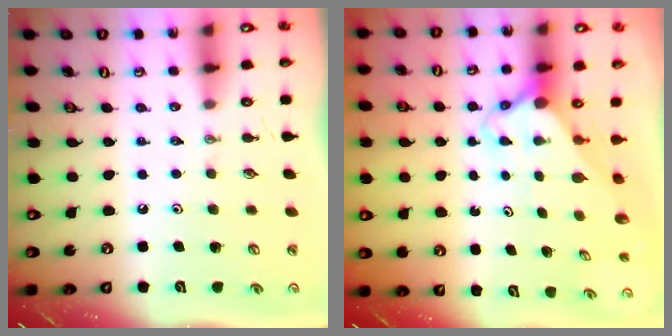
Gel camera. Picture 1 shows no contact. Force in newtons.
{"total": 2.8, "press": 2.8, "slide": 0.2}